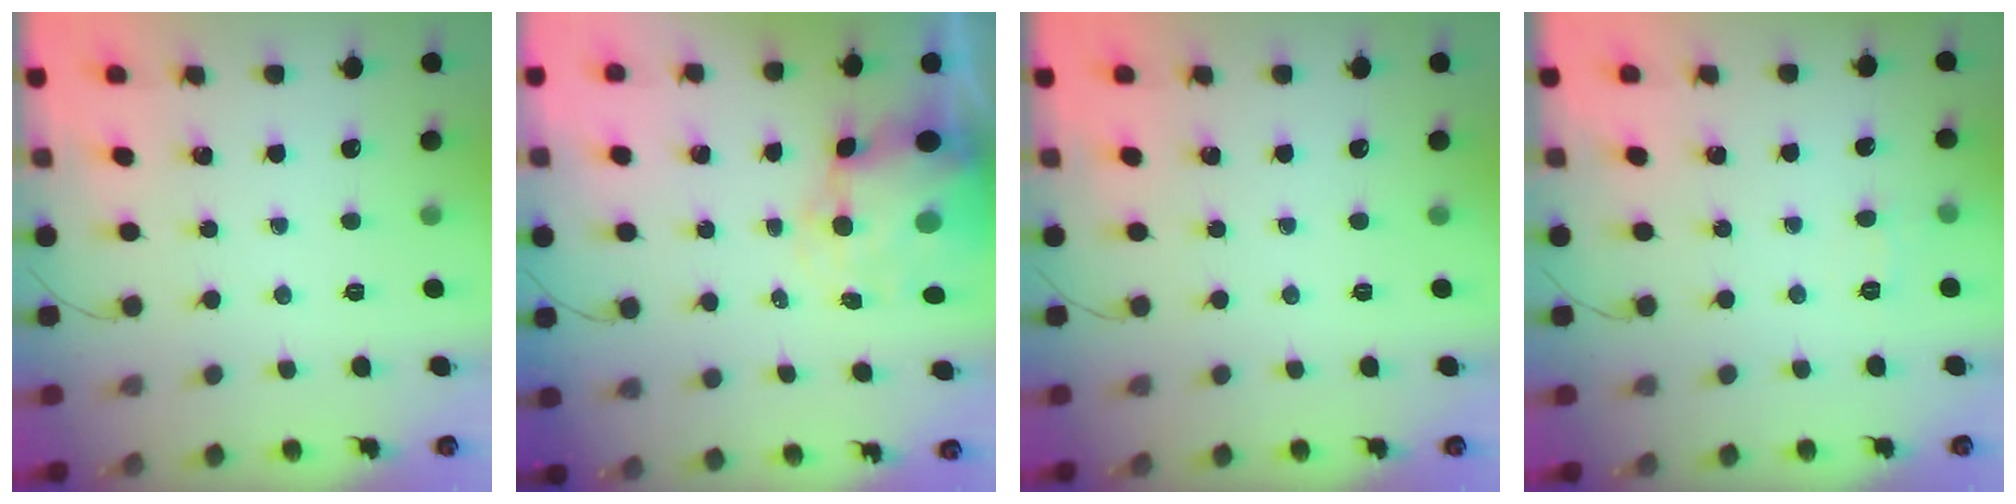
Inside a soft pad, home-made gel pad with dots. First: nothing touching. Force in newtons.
{"total": 9.9, "press": 9.7, "slide": 2.1}
{"total": 0.0}
{"total": 4.4, "press": 4.2, "slide": 1.4}